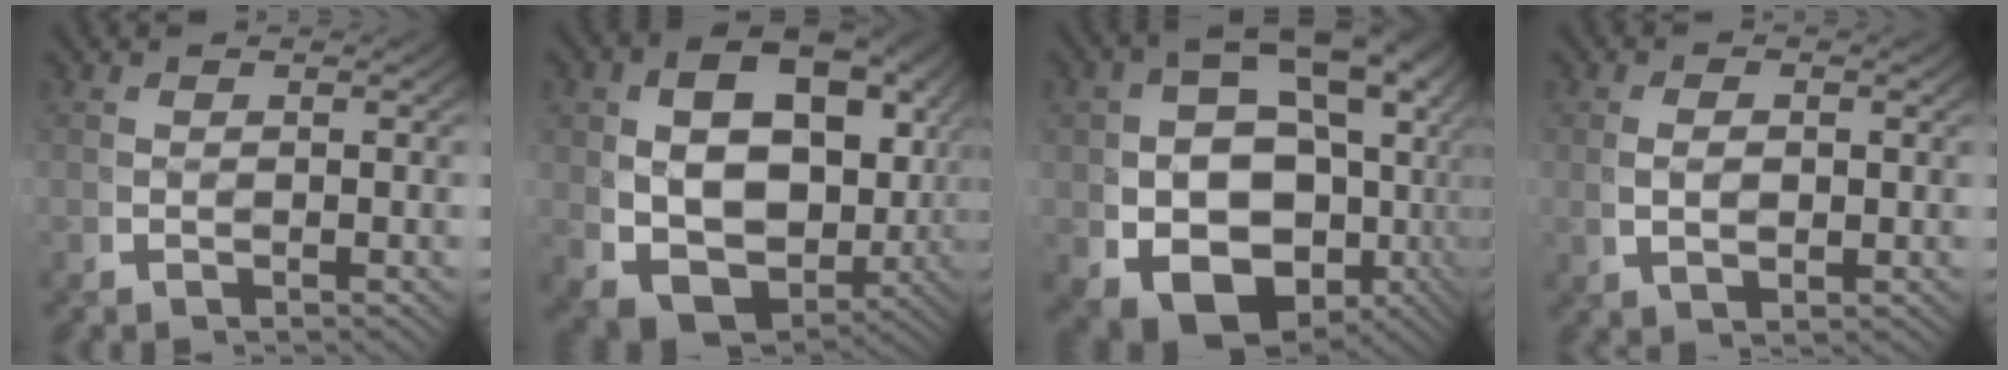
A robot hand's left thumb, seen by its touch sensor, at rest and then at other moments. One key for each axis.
{"total": 14.9, "fx": 0.0, "fy": 10.7, "fz": 10.3, "tx": -0.181, "ty": -0.048, "tz": 0.017}
{"total": 14.6, "fx": -1.9, "fy": 10.0, "fz": 10.4, "tx": -0.199, "ty": -0.070, "tz": 0.004}
{"total": 1.7, "fx": 0.4, "fy": 1.0, "fz": 1.2, "tx": -0.030, "ty": -0.008, "tz": 0.014}